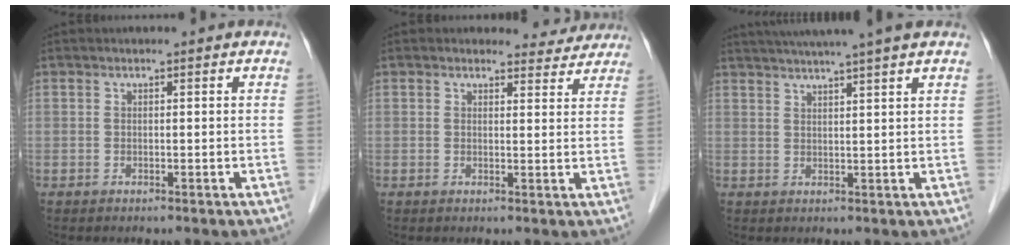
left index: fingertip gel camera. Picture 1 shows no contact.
{"total": 3.8, "force": [3.6, 1.3, -0.5], "torque": [0.010, -0.006, 0.030]}
{"total": 10.5, "force": [8.9, -1.2, 5.5], "torque": [-0.089, 0.025, 0.115]}